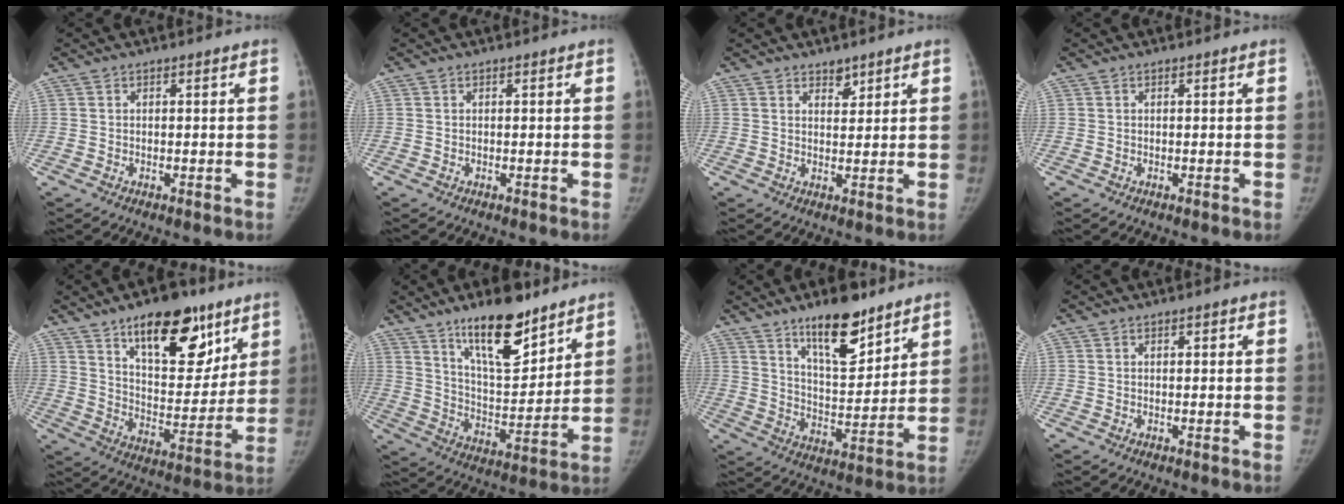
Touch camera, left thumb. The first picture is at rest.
{"total": 0.0}
{"total": 2.6, "force": [2.0, 1.4, 0.9], "torque": [0.000, -0.014, 0.032]}
{"total": 0.0}
{"total": 19.7, "force": [11.9, 9.0, 12.9], "torque": [-0.137, -0.065, 0.190]}
{"total": 16.7, "force": [11.6, 5.7, 10.6], "torque": [-0.137, -0.079, 0.201]}
{"total": 14.2, "force": [9.9, 5.0, 8.9], "torque": [-0.112, -0.070, 0.169]}
{"total": 0.7, "force": [0.3, 0.4, 0.5], "torque": [-0.006, 0.000, 0.004]}